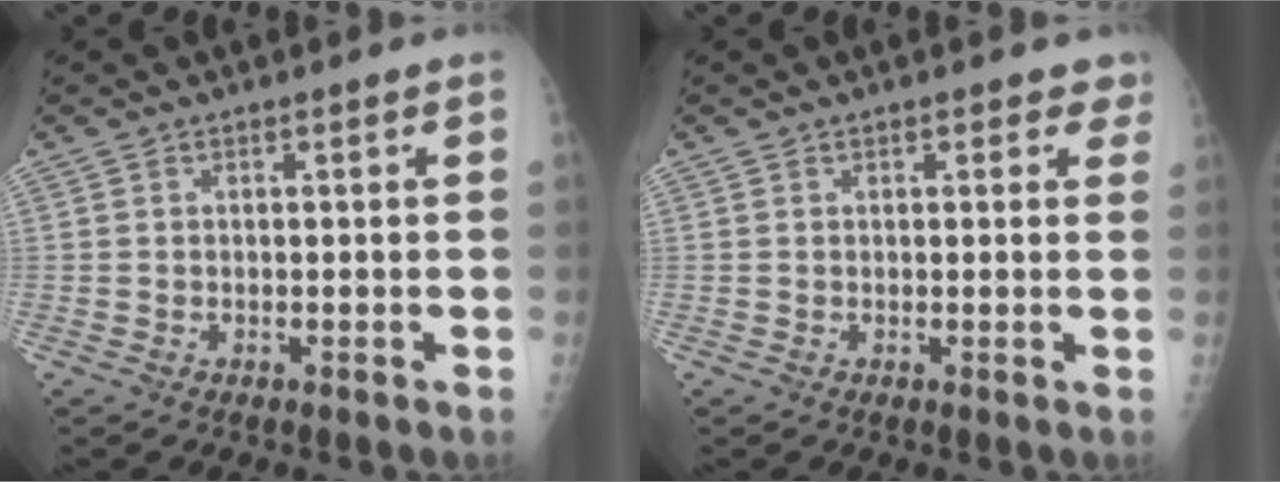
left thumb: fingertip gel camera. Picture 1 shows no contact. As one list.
[{"total": 2.8, "force": [1.7, 1.6, 1.6], "torque": [0.007, -0.003, 0.015]}]